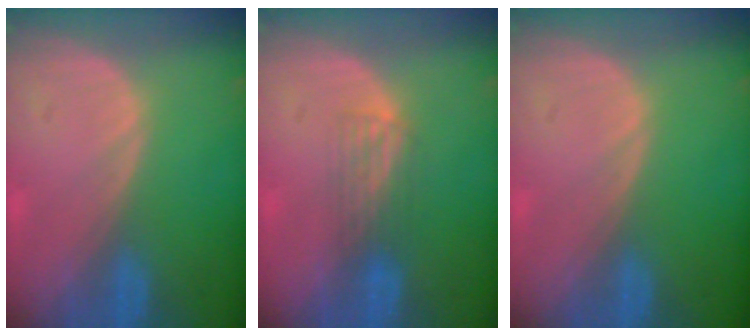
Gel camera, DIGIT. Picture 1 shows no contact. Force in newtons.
{"total": 2.9, "press": 2.6, "slide": 1.2}
{"total": 0.0}